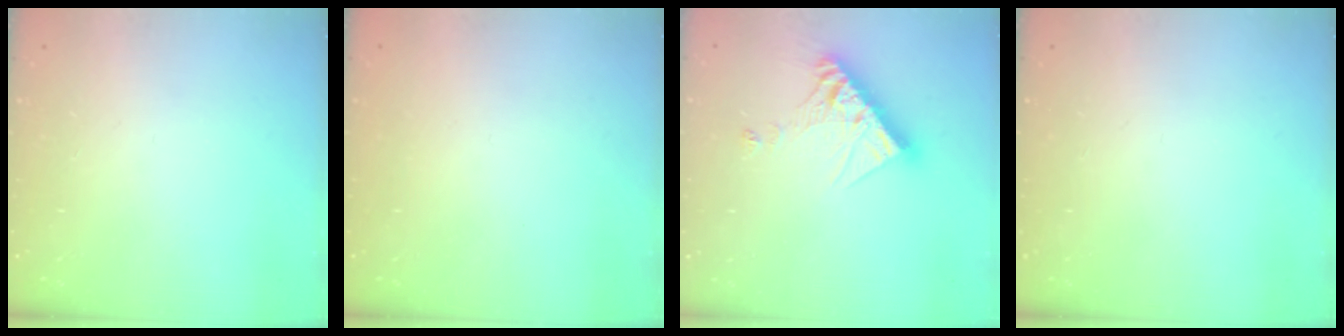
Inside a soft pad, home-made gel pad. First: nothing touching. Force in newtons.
{"total": 0.8, "press": 0.7, "slide": 0.3}
{"total": 11.6, "press": 11.5, "slide": 1.1}
{"total": 0.0}